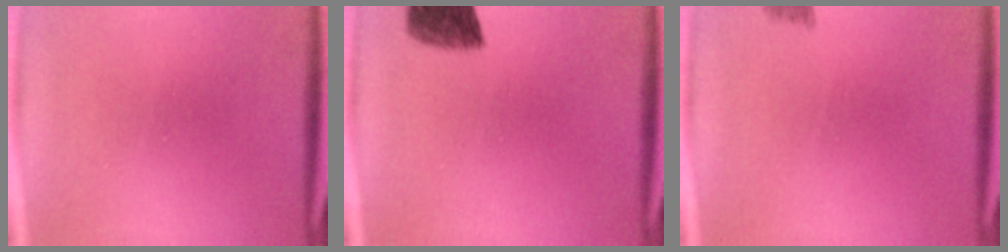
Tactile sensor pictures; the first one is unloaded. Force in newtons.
{"total": 7.0}
{"total": 2.0}